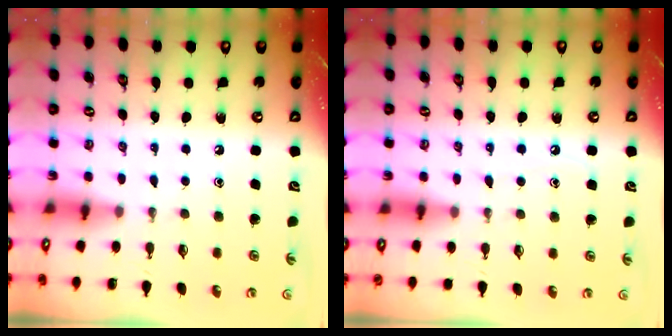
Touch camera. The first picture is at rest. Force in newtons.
{"total": 6.6, "press": 6.5, "slide": 0.9}